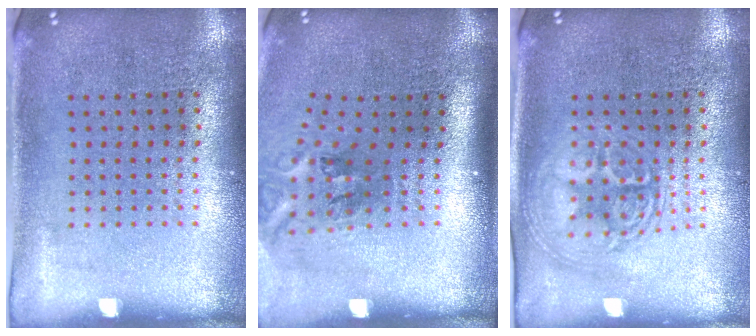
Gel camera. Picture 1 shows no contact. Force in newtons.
{"total": 2.1, "press": 1.3, "slide": 1.6}
{"total": 2.8, "press": 2.8, "slide": 0.4}